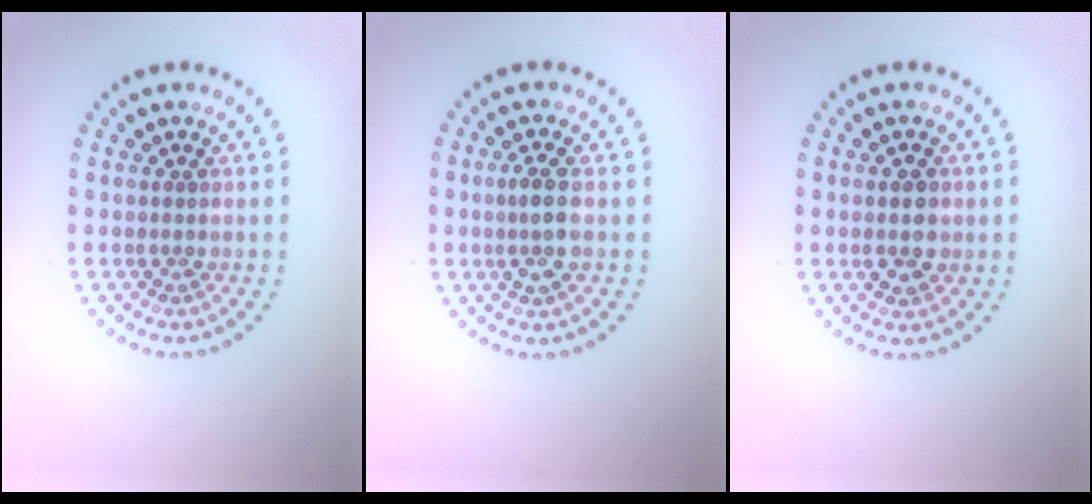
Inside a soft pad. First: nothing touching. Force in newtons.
{"total": 2.4, "press": 2.3, "slide": 0.8}
{"total": 3.1, "press": 3.1, "slide": 0.4}